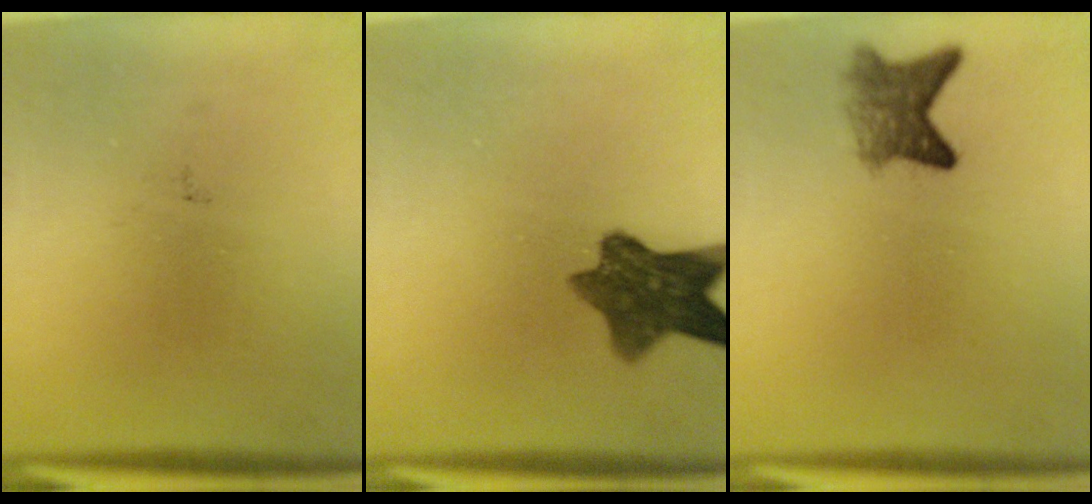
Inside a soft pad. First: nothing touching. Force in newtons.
{"total": 9.1}
{"total": 4.0}